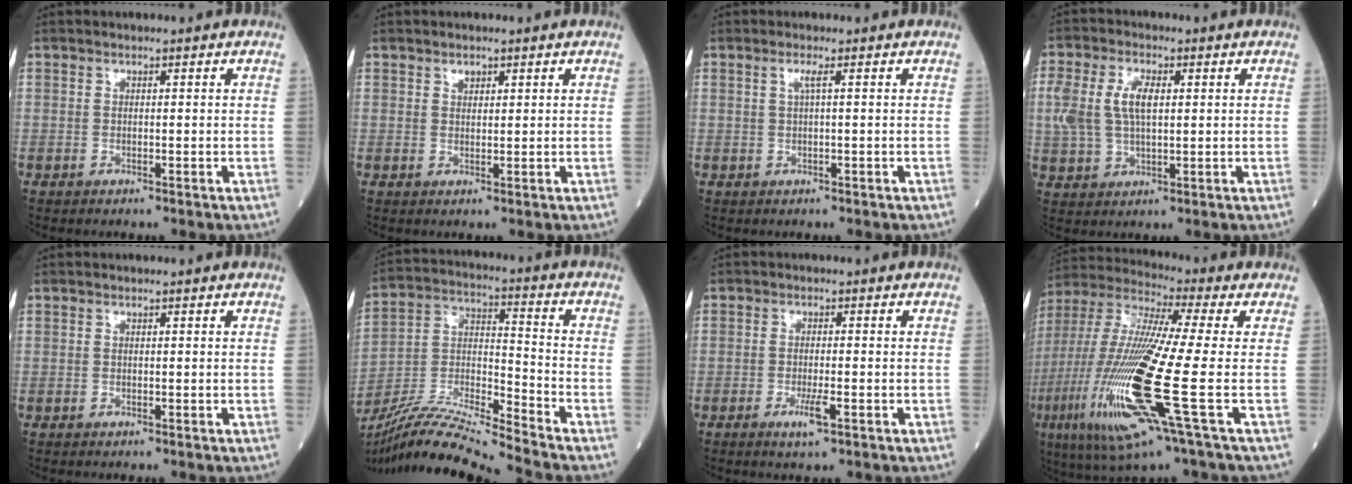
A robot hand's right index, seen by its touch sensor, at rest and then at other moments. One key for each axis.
{"total": 1.2, "fx": 0.8, "fy": 0.7, "fz": 0.5, "tx": -0.007, "ty": -0.002, "tz": 0.012}
{"total": 1.2, "fx": 0.4, "fy": -0.2, "fz": 1.2, "tx": -0.027, "ty": 0.002, "tz": 0.007}
{"total": 8.3, "fx": 1.6, "fy": 4.0, "fz": 7.1, "tx": -0.168, "ty": 0.016, "tz": 0.036}
{"total": 0.0}
{"total": 14.8, "fx": -13.7, "fy": -1.9, "fz": 5.4, "tx": -0.100, "ty": 0.002, "tz": -0.259}
{"total": 3.2, "fx": -1.5, "fy": 0.2, "fz": 2.8, "tx": -0.052, "ty": -0.008, "tz": -0.027}
{"total": 22.9, "fx": -5.9, "fy": 1.0, "fz": 22.1, "tx": -0.505, "ty": -0.041, "tz": -0.120}